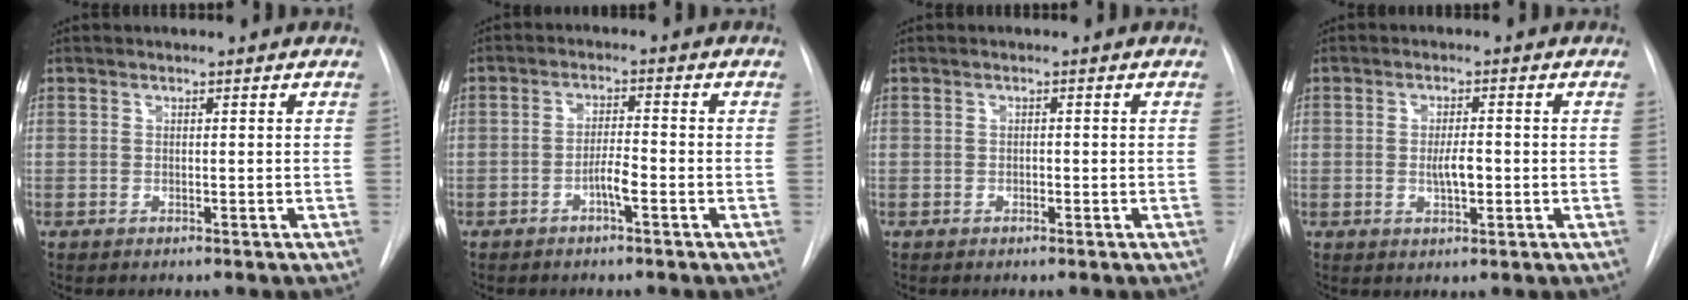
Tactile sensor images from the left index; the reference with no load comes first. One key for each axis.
{"total": 3.1, "fx": -1.8, "fy": 0.2, "fz": 2.5, "tx": -0.042, "ty": -0.001, "tz": -0.032}
{"total": 0.5, "fx": -0.5, "fy": 0.2, "fz": 0.1, "tx": 0.002, "ty": -0.001, "tz": -0.008}
{"total": 3.2, "fx": -0.7, "fy": 0.9, "fz": 3.0, "tx": -0.053, "ty": -0.003, "tz": -0.009}